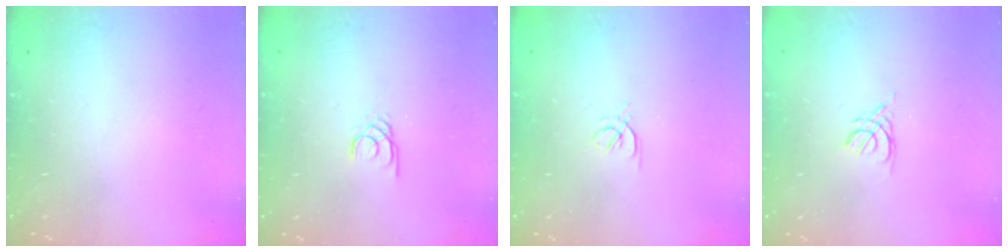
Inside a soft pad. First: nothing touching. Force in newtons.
{"total": 1.5, "press": 1.5, "slide": 0.1}
{"total": 1.7, "press": 1.6, "slide": 0.5}
{"total": 2.5, "press": 2.5, "slide": 0.6}